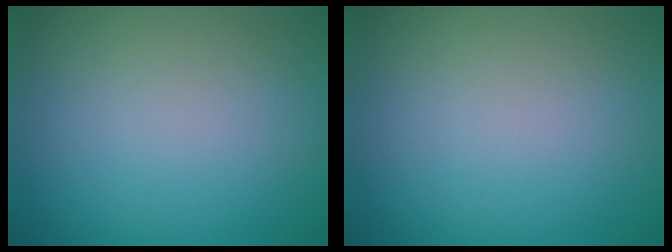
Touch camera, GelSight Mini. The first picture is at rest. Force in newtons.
{"total": 0.0}